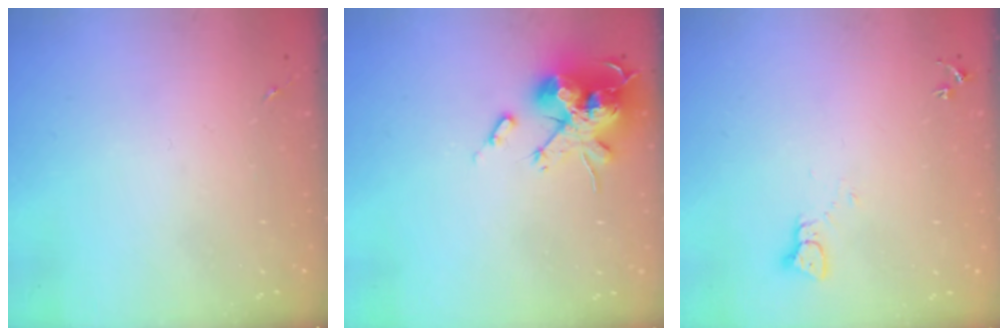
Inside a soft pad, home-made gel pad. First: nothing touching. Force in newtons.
{"total": 19.6, "press": 19.6, "slide": 0.1}
{"total": 2.2, "press": 2.2, "slide": 0.2}